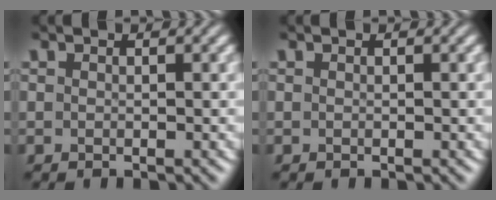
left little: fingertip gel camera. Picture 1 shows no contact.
{"total": 0.0}